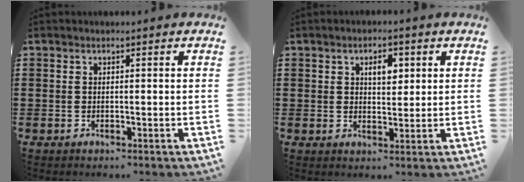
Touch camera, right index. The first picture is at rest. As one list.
[{"total": 3.3, "force": [1.2, 1.8, 2.5], "torque": [-0.039, 0.004, 0.016]}]